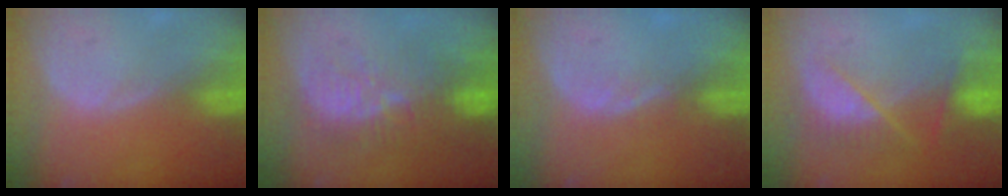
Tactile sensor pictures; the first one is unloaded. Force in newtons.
{"total": 10.1, "press": 9.3, "slide": 4.0}
{"total": 1.5, "press": 1.2, "slide": 0.8}
{"total": 7.2, "press": 6.6, "slide": 2.9}